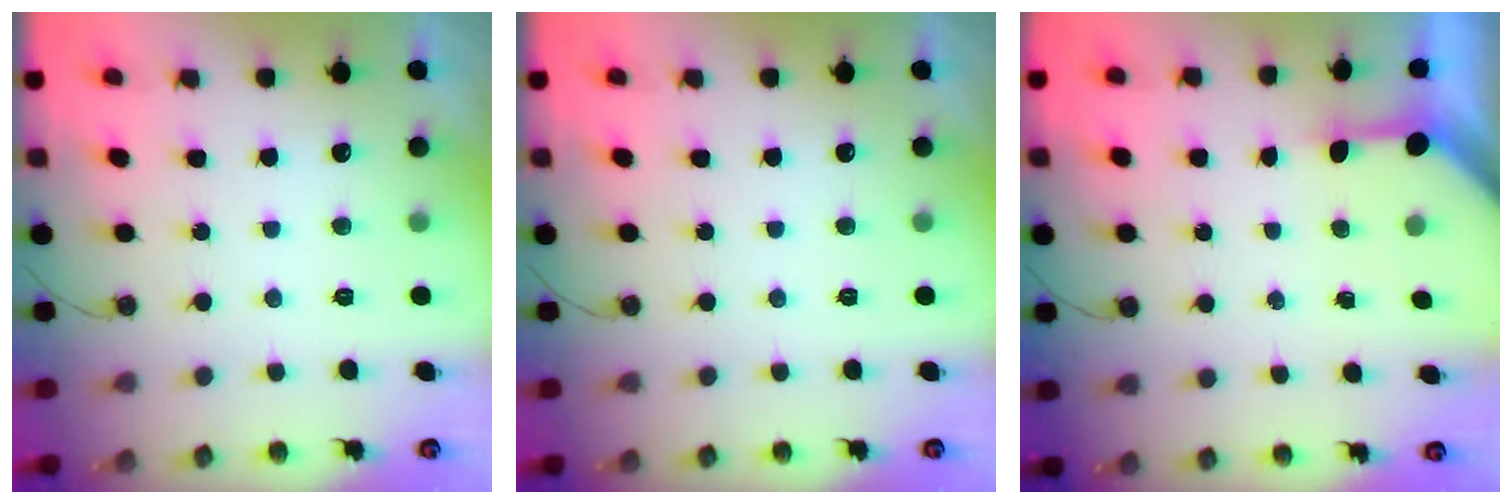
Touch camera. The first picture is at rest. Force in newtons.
{"total": 0.0}
{"total": 3.2, "press": 3.2, "slide": 0.3}